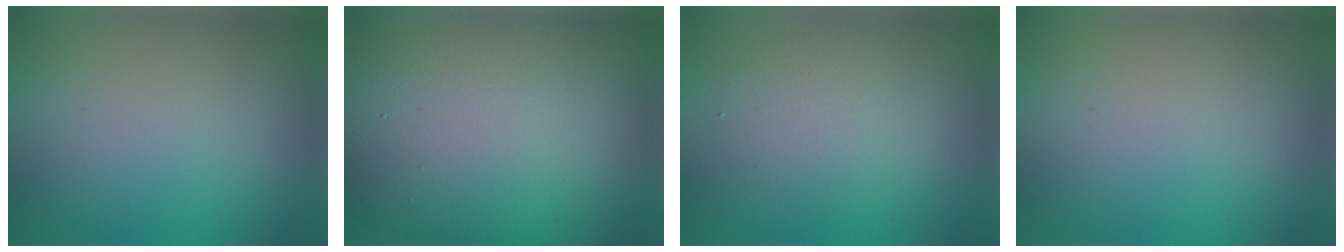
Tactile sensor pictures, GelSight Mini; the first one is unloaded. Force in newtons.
{"total": 11.7, "press": 11.7, "slide": 0.9}
{"total": 2.9, "press": 2.9, "slide": 0.2}
{"total": 0.0}